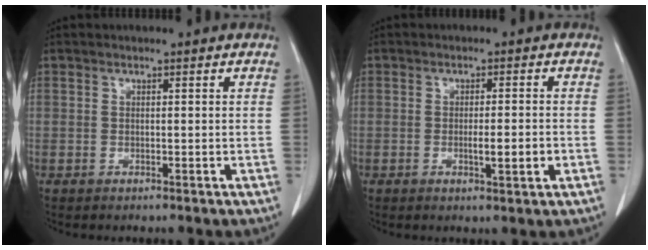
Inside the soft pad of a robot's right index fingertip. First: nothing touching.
{"total": 3.8, "force": [-1.0, 0.3, 3.6], "torque": [-0.058, -0.005, -0.012]}